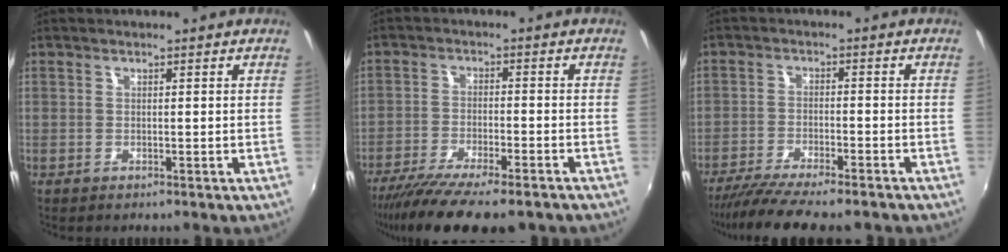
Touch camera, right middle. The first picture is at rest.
{"total": 15.2, "force": [-12.1, 3.0, 8.7], "torque": [-0.175, -0.051, -0.196]}
{"total": 12.1, "force": [-10.3, 1.6, 6.2], "torque": [-0.137, -0.040, -0.167]}